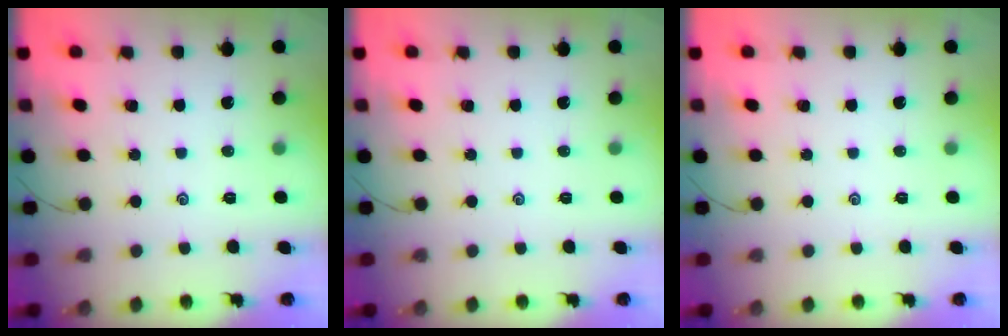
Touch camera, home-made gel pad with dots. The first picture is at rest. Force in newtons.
{"total": 0.0}
{"total": 0.0}